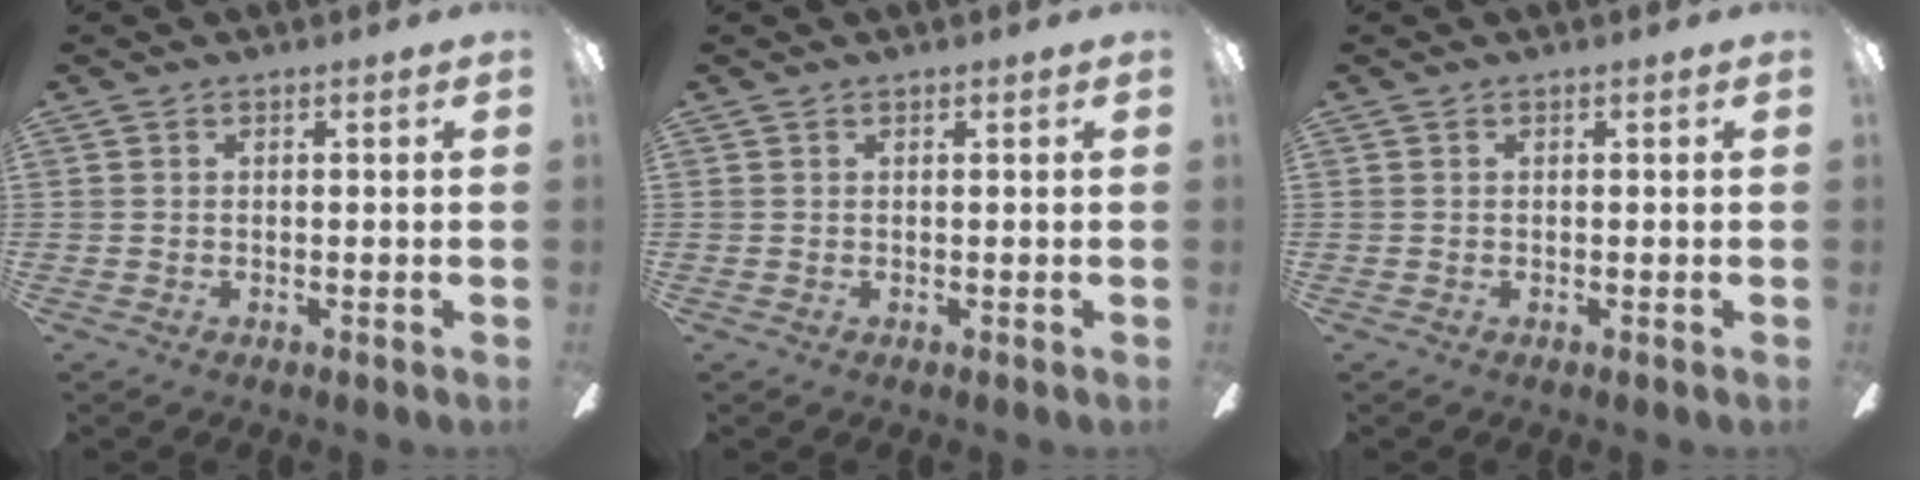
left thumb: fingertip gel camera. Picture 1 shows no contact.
{"total": 0.0}
{"total": 0.0}